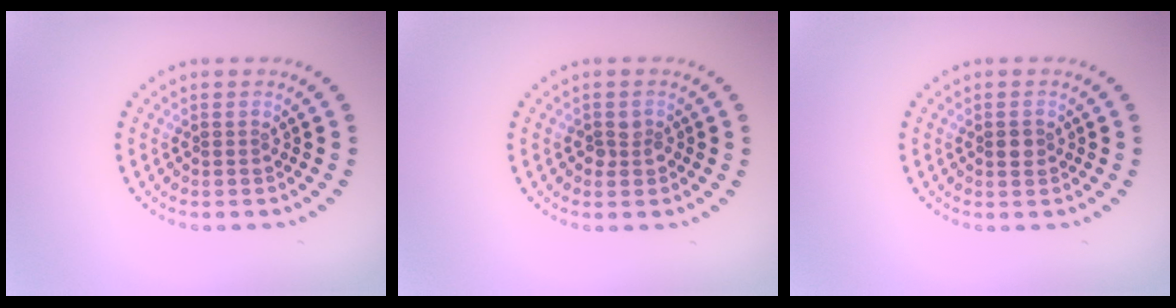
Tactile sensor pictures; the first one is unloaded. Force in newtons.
{"total": 1.1, "press": 1.1, "slide": 0.3}
{"total": 1.3, "press": 1.3, "slide": 0.1}